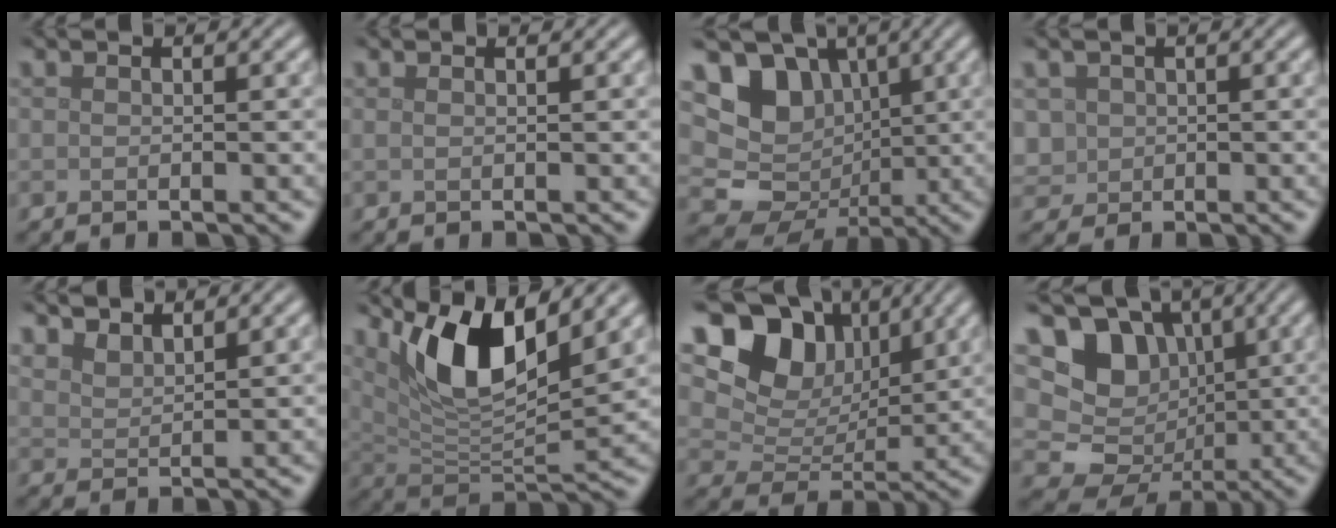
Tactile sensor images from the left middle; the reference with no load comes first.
{"total": 0.6, "force": [0.4, 0.2, 0.4], "torque": [-0.006, -0.003, 0.000]}
{"total": 13.0, "force": [2.5, 11.6, 5.5], "torque": [-0.122, 0.020, 0.027]}
{"total": 2.4, "force": [0.5, 2.2, 0.8], "torque": [-0.018, 0.001, 0.013]}
{"total": 3.1, "force": [2.6, 1.2, 1.1], "torque": [-0.030, -0.008, 0.053]}
{"total": 8.9, "force": [4.5, 3.0, 7.1], "torque": [-0.127, -0.012, 0.082]}
{"total": 10.9, "force": [5.2, 7.6, 5.7], "torque": [-0.094, 0.019, 0.080]}
{"total": 12.7, "force": [2.6, 11.3, 5.1], "torque": [-0.115, 0.029, 0.025]}